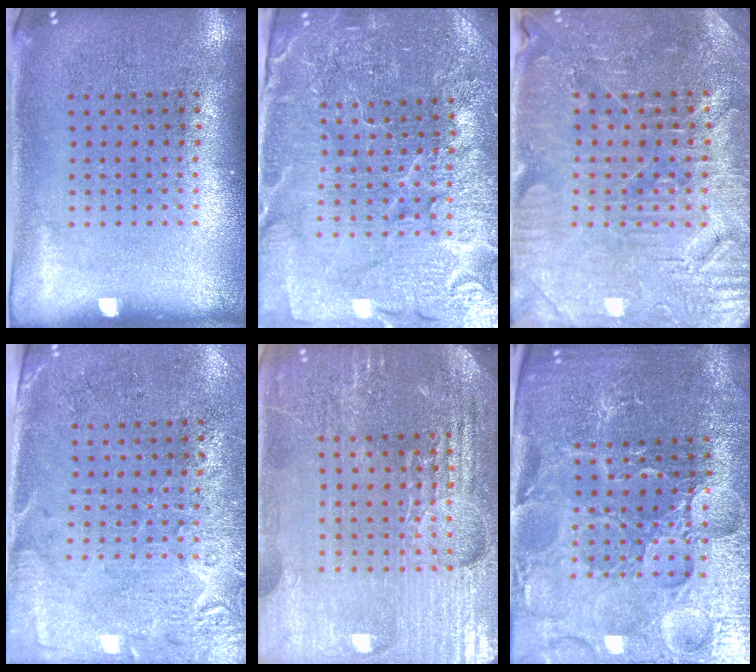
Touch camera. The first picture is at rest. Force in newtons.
{"total": 5.0, "press": 4.7, "slide": 1.8}
{"total": 4.0, "press": 3.9, "slide": 0.8}
{"total": 2.7, "press": 2.4, "slide": 1.2}
{"total": 5.1, "press": 4.7, "slide": 2.0}
{"total": 4.7, "press": 4.5, "slide": 1.2}